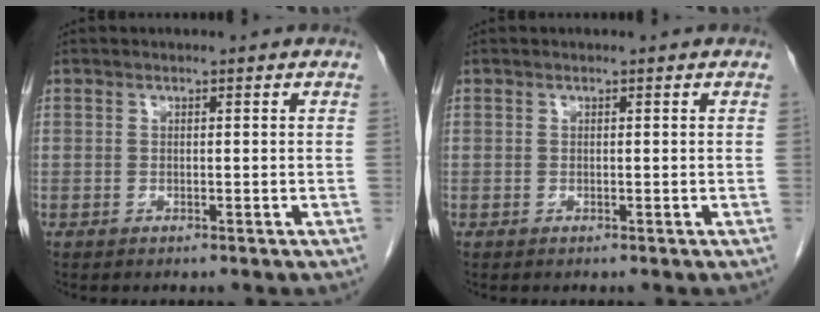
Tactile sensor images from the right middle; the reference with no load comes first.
{"total": 0.0}